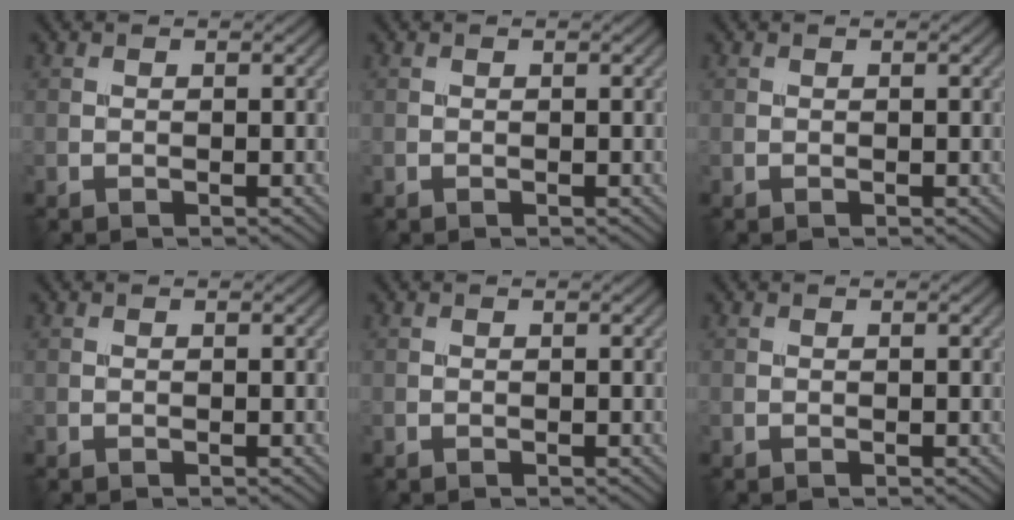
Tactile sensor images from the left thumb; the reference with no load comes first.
{"total": 0.0}
{"total": 0.0}
{"total": 0.0}
{"total": 0.0}
{"total": 0.0}